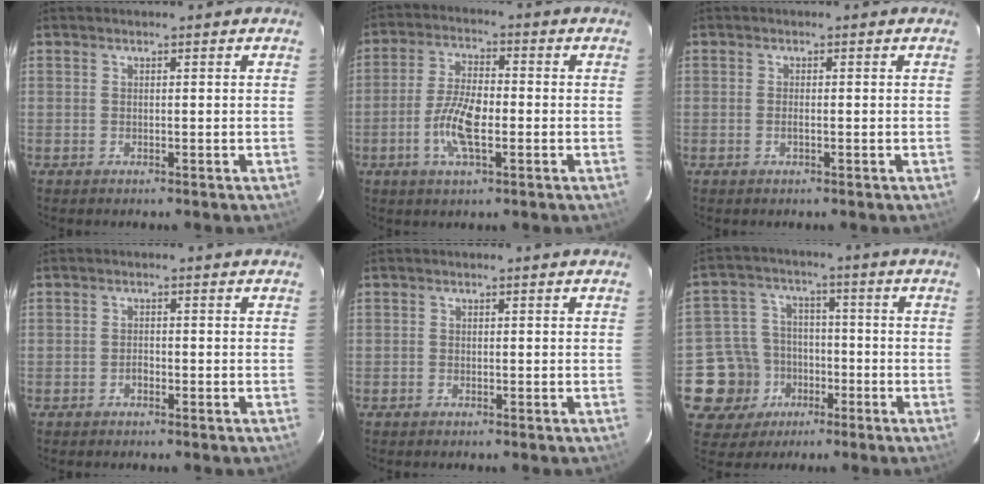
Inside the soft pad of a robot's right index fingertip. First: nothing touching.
{"total": 8.4, "force": [-2.5, 2.9, 7.4], "torque": [-0.154, 0.002, -0.050]}
{"total": 1.0, "force": [-0.4, 0.2, 0.9], "torque": [-0.019, -0.001, -0.007]}
{"total": 1.0, "force": [-0.8, 0.6, 0.4], "torque": [-0.007, 0.002, -0.014]}
{"total": 0.7, "force": [-0.5, 0.5, 0.0], "torque": [-0.001, 0.002, -0.010]}
{"total": 11.3, "force": [-4.6, 10.1, 1.8], "torque": [-0.074, 0.031, -0.064]}